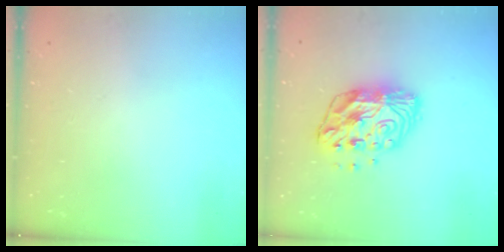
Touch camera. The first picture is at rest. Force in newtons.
{"total": 12.5, "press": 12.5, "slide": 0.9}